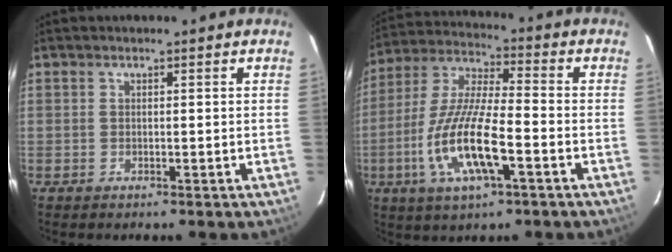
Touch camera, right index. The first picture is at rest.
{"total": 15.7, "force": [-5.5, 3.9, 14.2], "torque": [-0.299, -0.012, -0.107]}